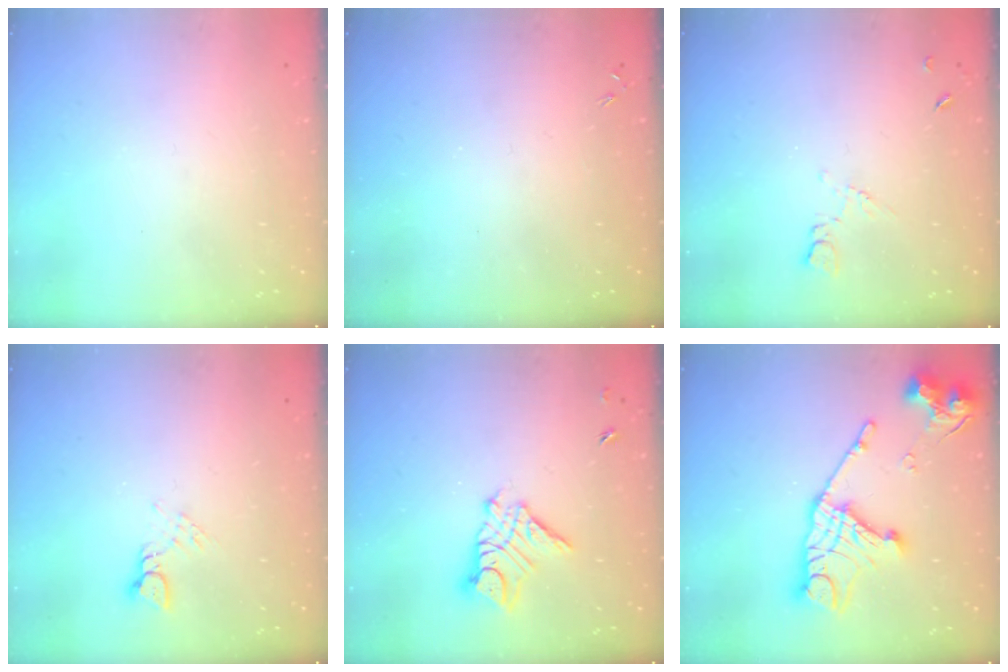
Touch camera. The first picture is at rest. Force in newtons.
{"total": 0.0}
{"total": 5.0, "press": 5.0, "slide": 0.6}
{"total": 4.2, "press": 4.1, "slide": 0.4}
{"total": 10.7, "press": 10.7, "slide": 0.8}
{"total": 18.2, "press": 18.1, "slide": 1.7}